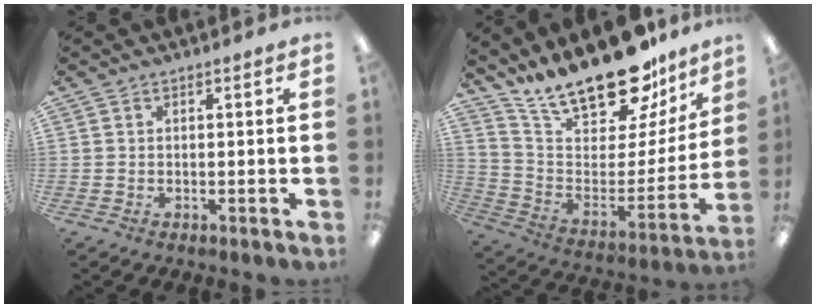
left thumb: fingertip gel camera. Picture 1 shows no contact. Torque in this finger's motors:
{"motor_torque": [0.91, 0.85, 1.44, -1.34, 0.28]}